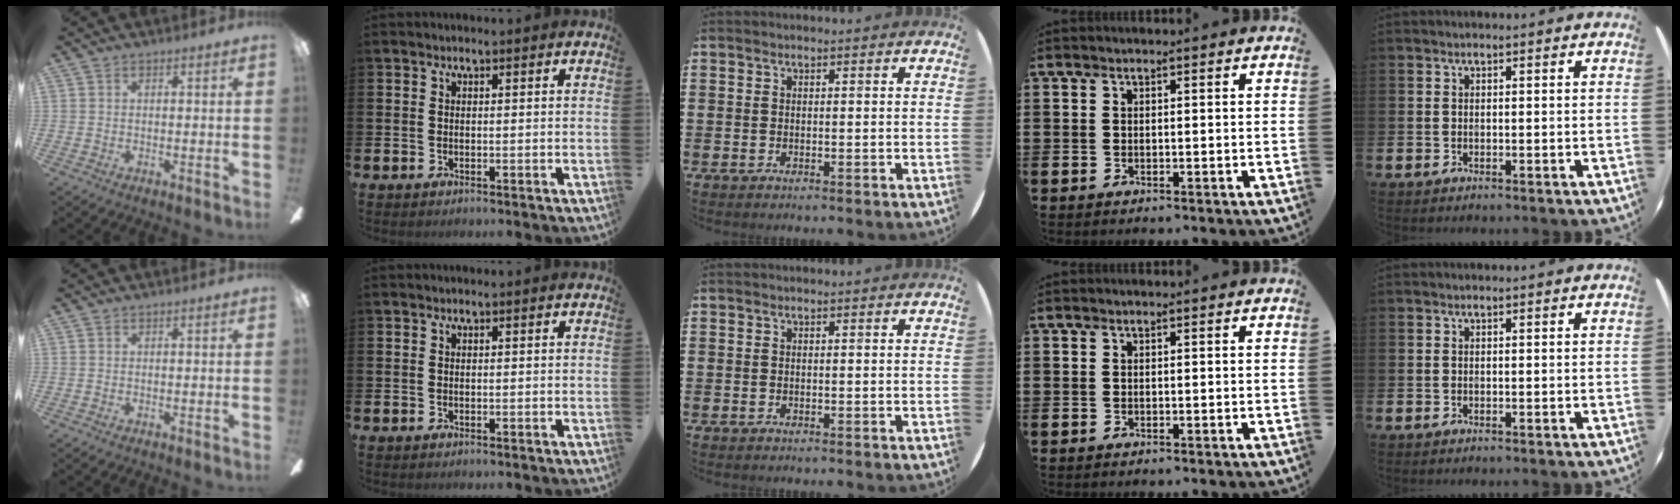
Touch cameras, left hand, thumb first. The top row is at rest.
{}